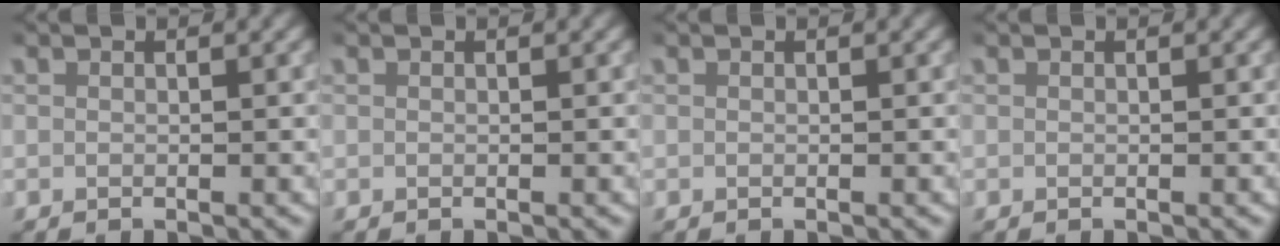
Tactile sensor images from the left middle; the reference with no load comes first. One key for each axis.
{"total": 0.0}
{"total": 0.0}
{"total": 0.0}